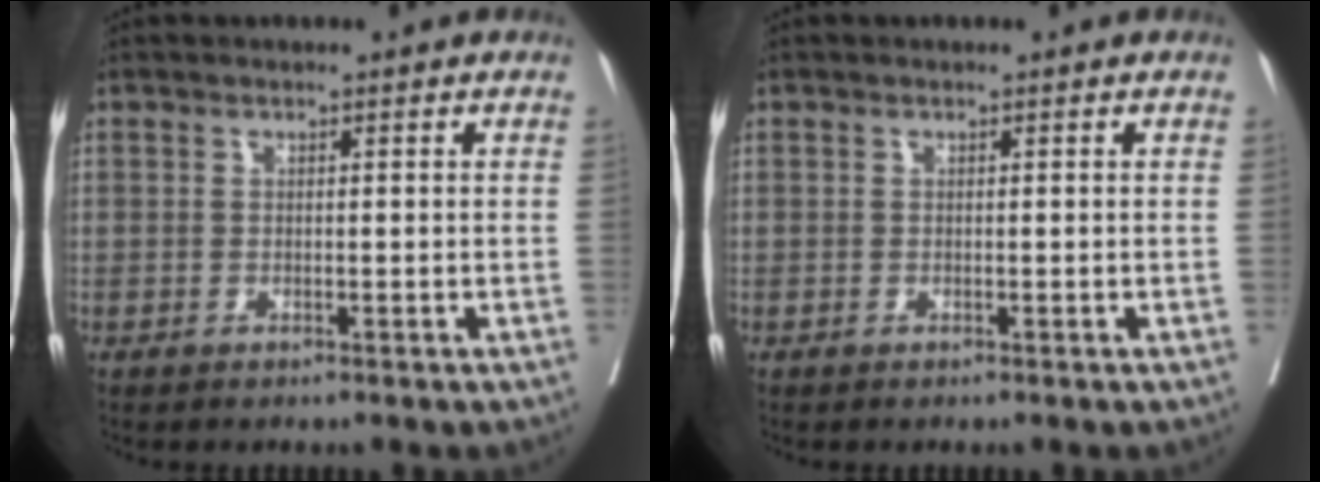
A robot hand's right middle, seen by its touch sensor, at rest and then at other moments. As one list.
[{"total": 0.0}]